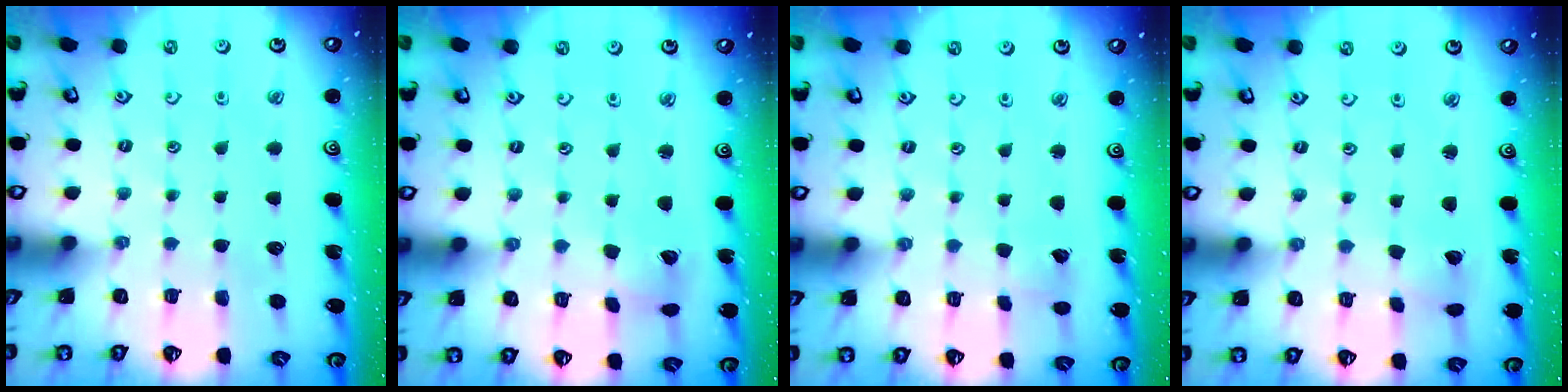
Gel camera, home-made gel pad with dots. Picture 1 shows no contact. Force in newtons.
{"total": 4.0, "press": 4.0, "slide": 0.5}
{"total": 1.4, "press": 1.4, "slide": 0.1}
{"total": 2.0, "press": 2.0, "slide": 0.2}